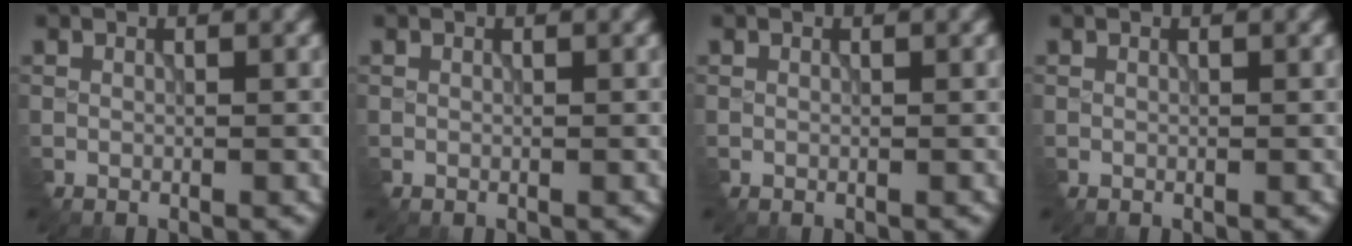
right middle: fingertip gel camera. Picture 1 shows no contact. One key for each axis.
{"total": 0.0}
{"total": 0.0}
{"total": 0.0}